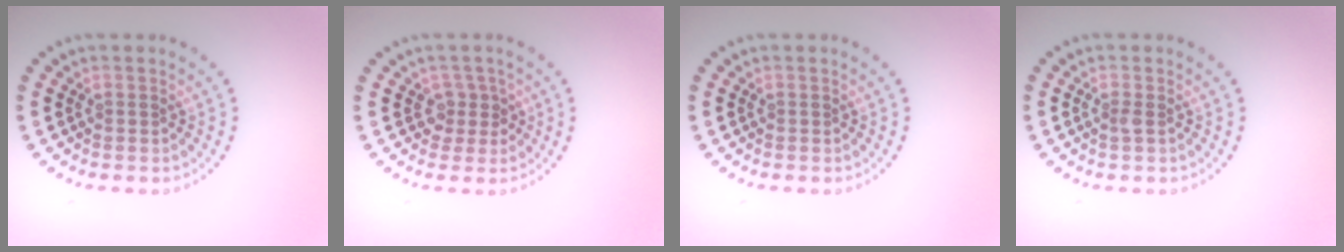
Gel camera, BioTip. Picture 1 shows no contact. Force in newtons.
{"total": 1.9, "press": 1.4, "slide": 1.3}
{"total": 0.0}
{"total": 0.6, "press": 0.5, "slide": 0.3}